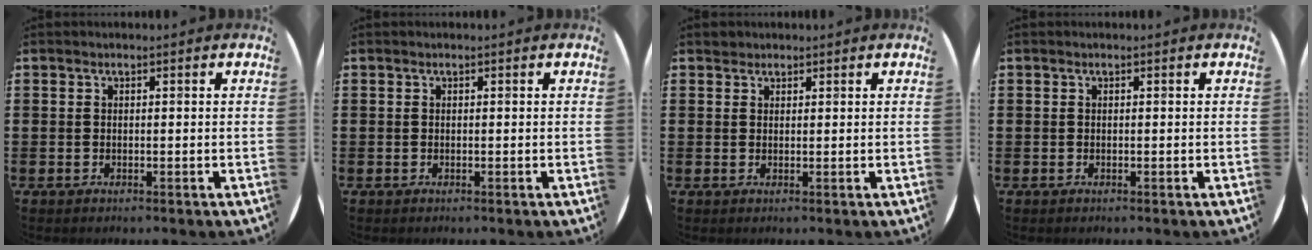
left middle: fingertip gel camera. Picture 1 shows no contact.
{"total": 0.0}
{"total": 1.0, "force": [0.9, 0.4, -0.1], "torque": [0.008, -0.002, 0.016]}
{"total": 0.0}